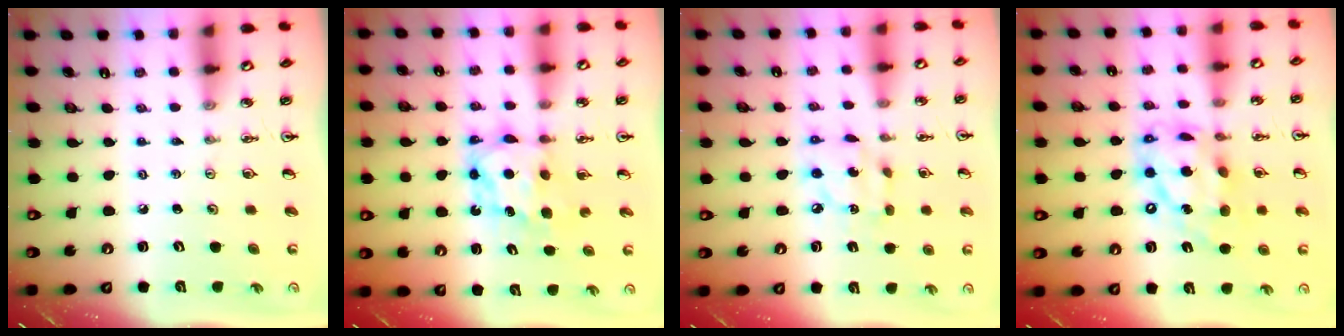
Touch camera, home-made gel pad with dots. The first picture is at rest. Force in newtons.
{"total": 7.1, "press": 7.0, "slide": 0.7}
{"total": 6.5, "press": 6.5, "slide": 0.2}
{"total": 15.8, "press": 15.7, "slide": 1.2}